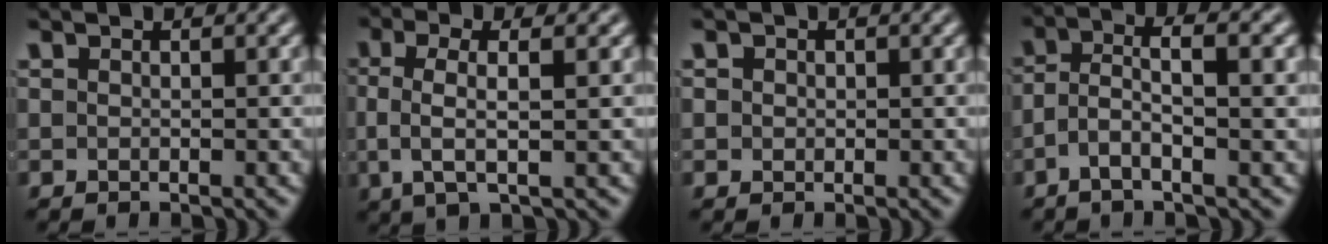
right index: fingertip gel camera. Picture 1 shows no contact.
{"total": 4.1, "force": [0.6, 1.3, 3.9], "torque": [-0.073, 0.001, 0.014]}
{"total": 1.3, "force": [0.1, 1.2, 0.3], "torque": [-0.014, -0.007, 0.004]}
{"total": 3.3, "force": [-0.6, 0.8, 3.1], "torque": [-0.062, -0.012, -0.008]}